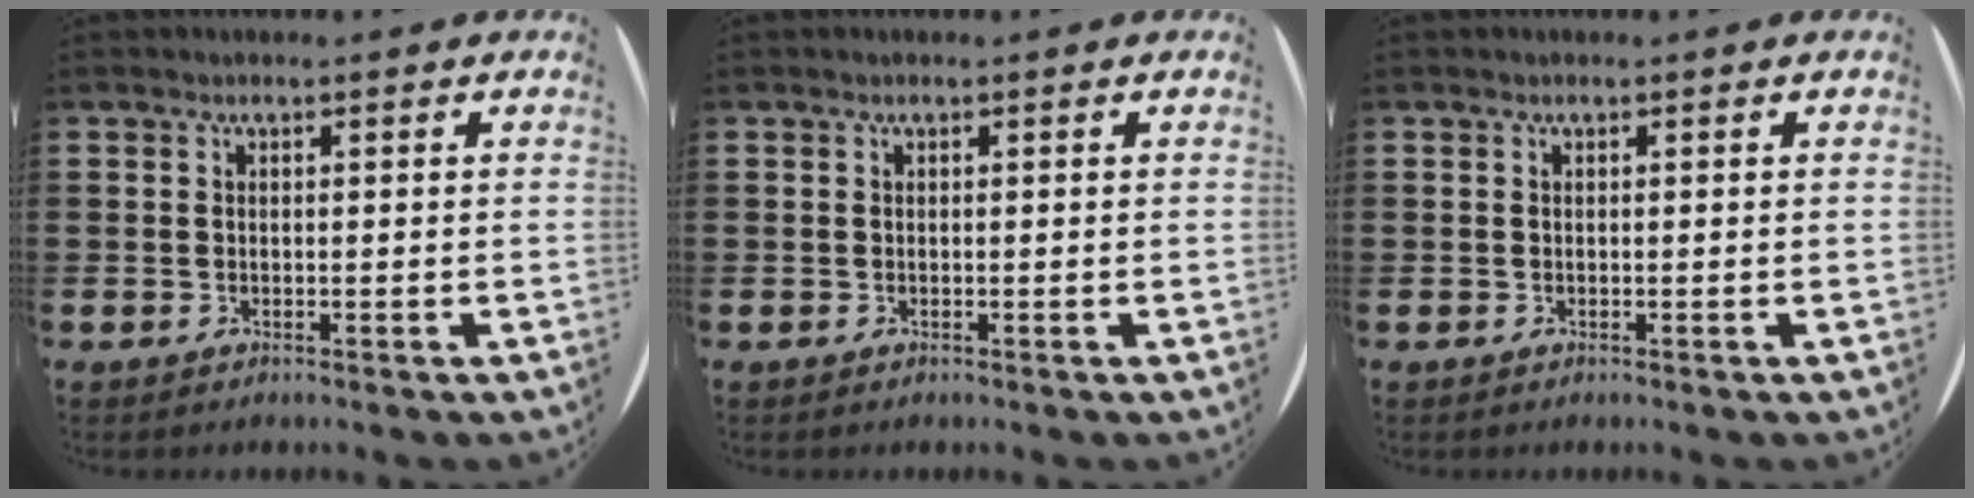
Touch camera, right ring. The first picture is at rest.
{"total": 0.0}
{"total": 0.0}